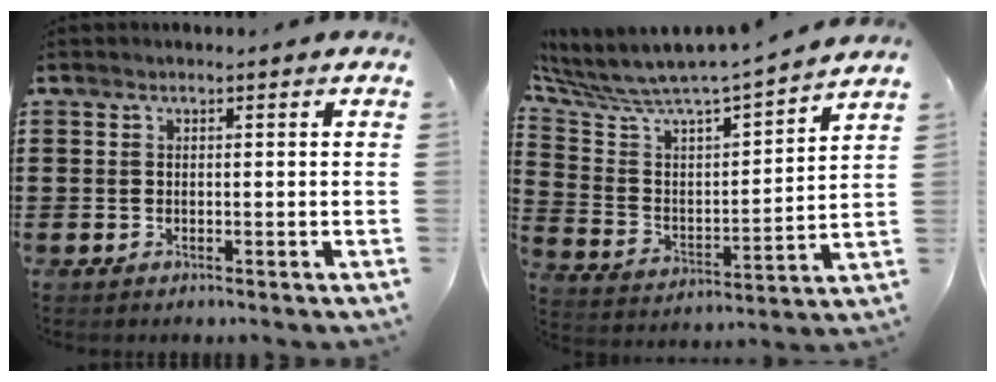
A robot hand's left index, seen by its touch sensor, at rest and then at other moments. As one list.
[{"total": 5.5, "force": [5.3, 0.4, 1.6], "torque": [-0.064, -0.060, 0.080]}]